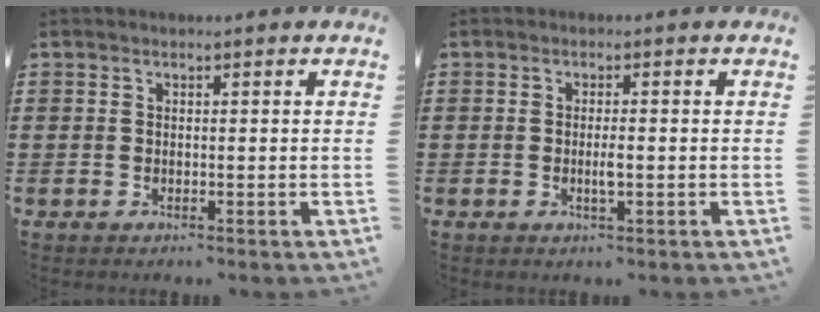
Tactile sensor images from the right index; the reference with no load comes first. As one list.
[{"total": 2.1, "force": [-0.4, 0.3, 2.0], "torque": [-0.038, -0.001, -0.007]}]